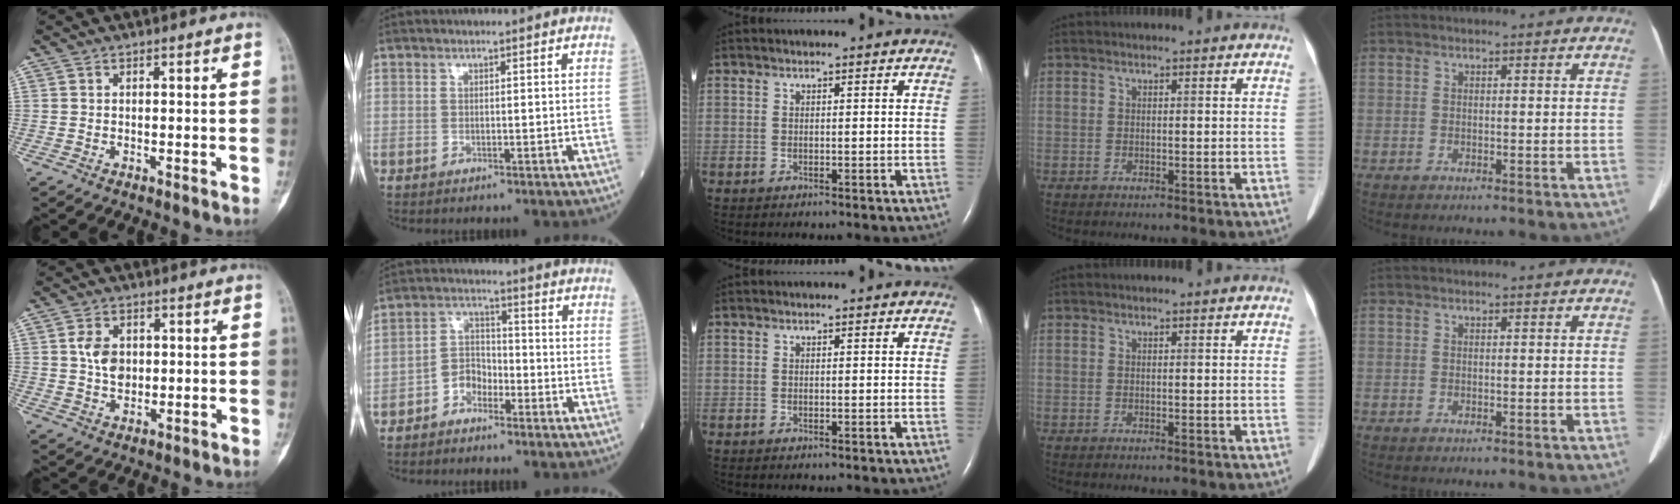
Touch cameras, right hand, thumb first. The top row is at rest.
{"thumb": {"total": 4.3, "force": [0.5, 3.2, 2.8], "torque": [-0.037, -0.002, 0.010]}, "index": {"total": 3.7, "force": [-2.5, 2.3, 1.5], "torque": [-0.024, 0.008, -0.051]}}